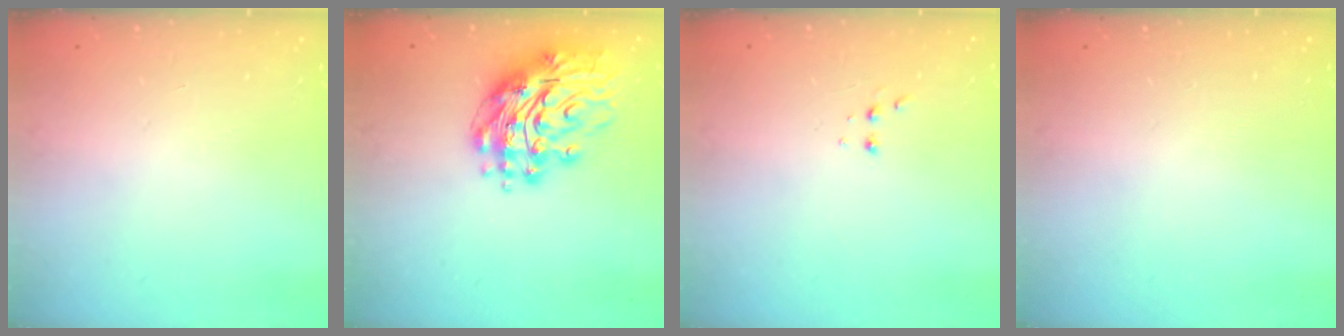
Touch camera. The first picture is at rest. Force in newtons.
{"total": 14.3, "press": 14.2, "slide": 1.9}
{"total": 2.5, "press": 2.4, "slide": 0.8}
{"total": 0.0}